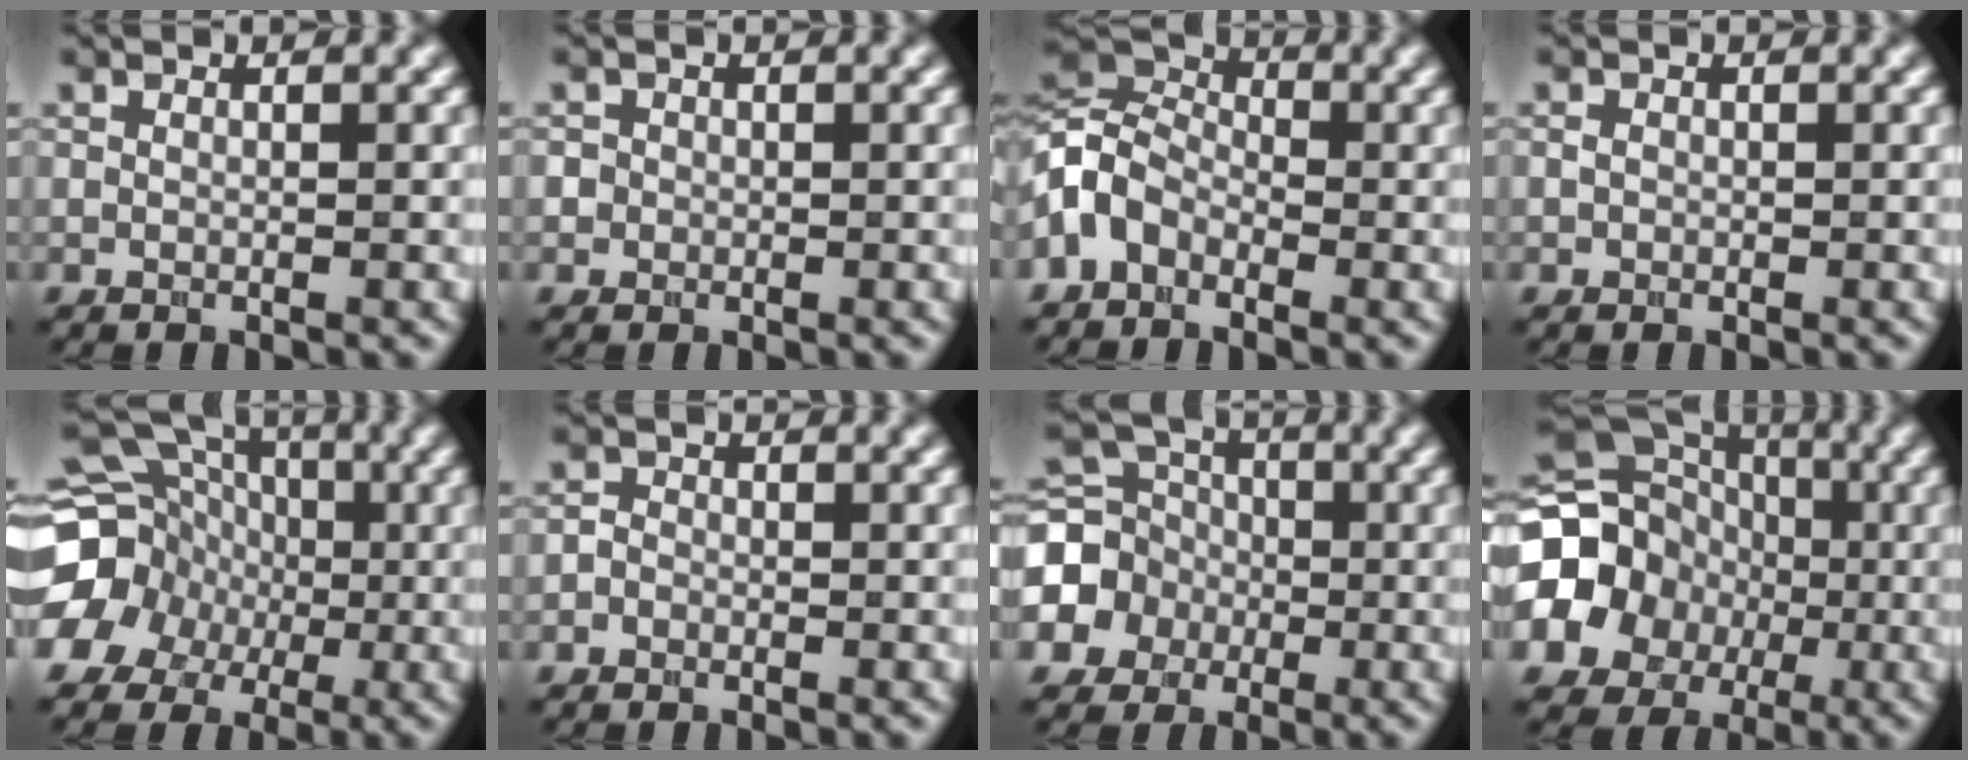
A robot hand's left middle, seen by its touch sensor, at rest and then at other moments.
{"total": 1.7, "force": [0.4, 1.6, 0.5], "torque": [0.006, 0.009, -0.002]}
{"total": 5.2, "force": [-1.8, 3.6, 3.3], "torque": [-0.076, 0.014, -0.060]}
{"total": 0.5, "force": [-0.1, 0.5, 0.2], "torque": [-0.004, -0.001, -0.004]}
{"total": 18.2, "force": [-1.0, 16.9, 6.5], "torque": [-0.161, 0.005, -0.063]}
{"total": 1.1, "force": [-0.4, 1.0, 0.3], "torque": [0.007, 0.007, -0.019]}
{"total": 6.8, "force": [-1.1, 6.1, 2.8], "torque": [-0.065, 0.000, -0.047]}
{"total": 18.8, "force": [-3.7, 17.3, 6.5], "torque": [-0.163, -0.003, -0.095]}